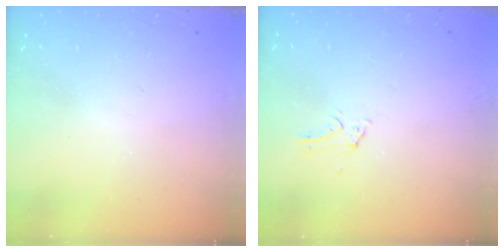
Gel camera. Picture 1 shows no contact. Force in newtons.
{"total": 1.1, "press": 1.1, "slide": 0.1}